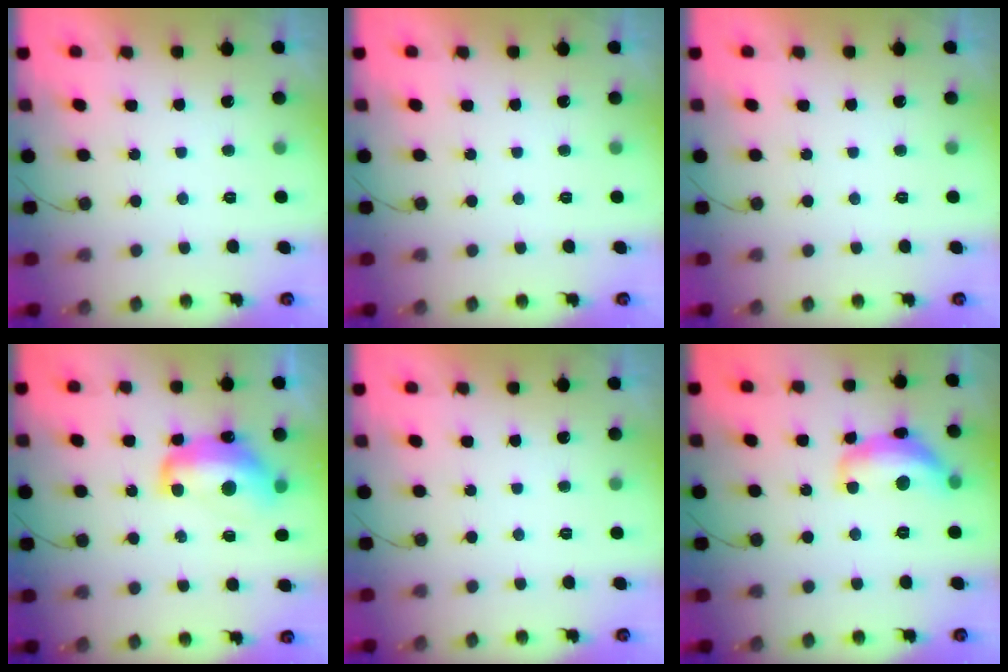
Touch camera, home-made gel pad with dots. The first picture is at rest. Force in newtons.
{"total": 0.0}
{"total": 0.0}
{"total": 13.1, "press": 13.1, "slide": 1.3}
{"total": 0.0}
{"total": 14.2, "press": 14.2, "slide": 1.0}